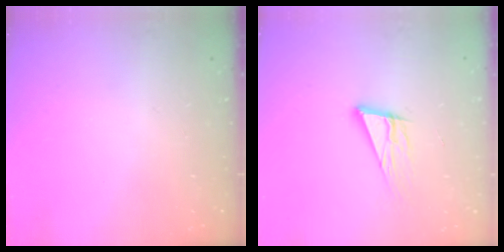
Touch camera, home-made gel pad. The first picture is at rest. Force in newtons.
{"total": 12.2, "press": 11.7, "slide": 3.4}